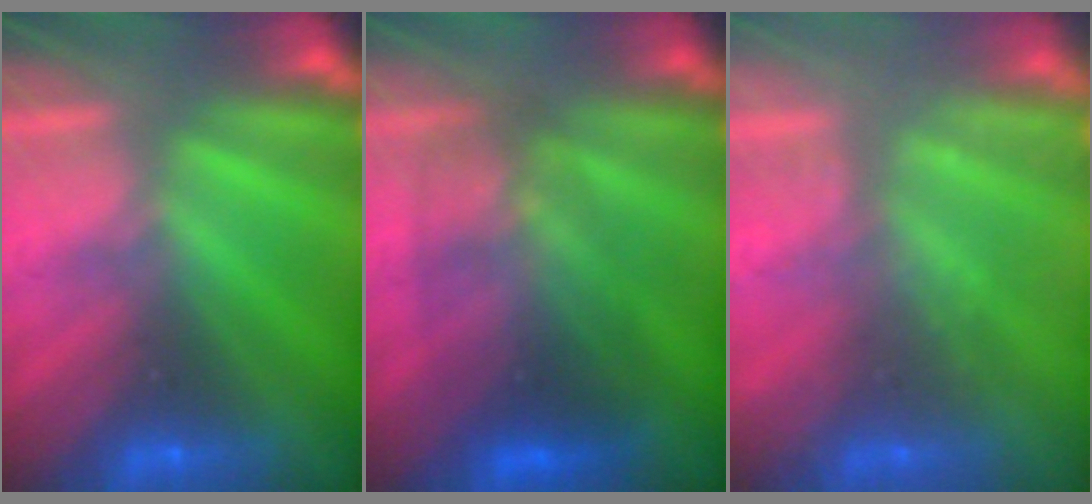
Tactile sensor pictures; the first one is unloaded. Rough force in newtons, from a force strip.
{"total": 3.5}
{"total": 2.3}